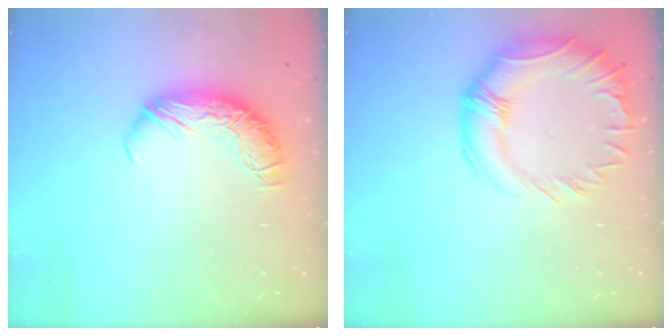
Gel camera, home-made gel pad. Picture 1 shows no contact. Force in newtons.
{"total": 7.2, "press": 6.1, "slide": 3.8}